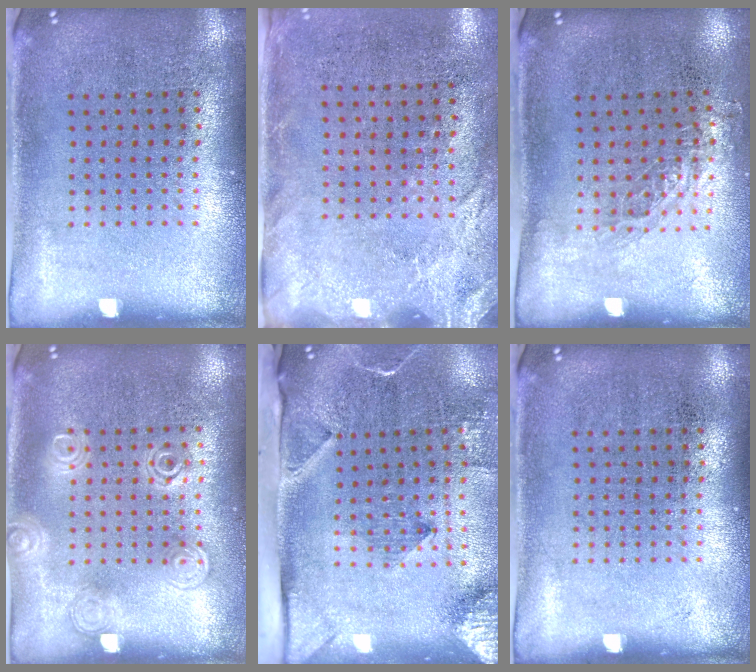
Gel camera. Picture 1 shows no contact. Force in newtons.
{"total": 2.6, "press": 2.1, "slide": 1.5}
{"total": 0.8, "press": 0.8, "slide": 0.2}
{"total": 1.2, "press": 1.2, "slide": 0.3}
{"total": 3.2, "press": 2.3, "slide": 2.3}
{"total": 0.0}